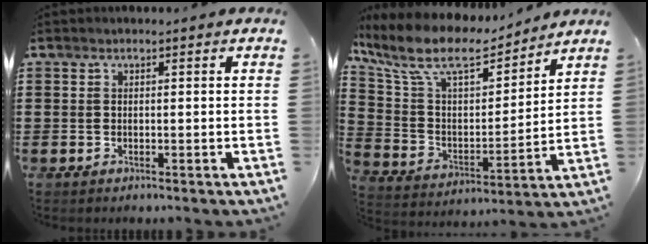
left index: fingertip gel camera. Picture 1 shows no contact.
{"total": 11.1, "force": [8.7, 3.5, 5.9], "torque": [-0.153, -0.045, 0.148]}